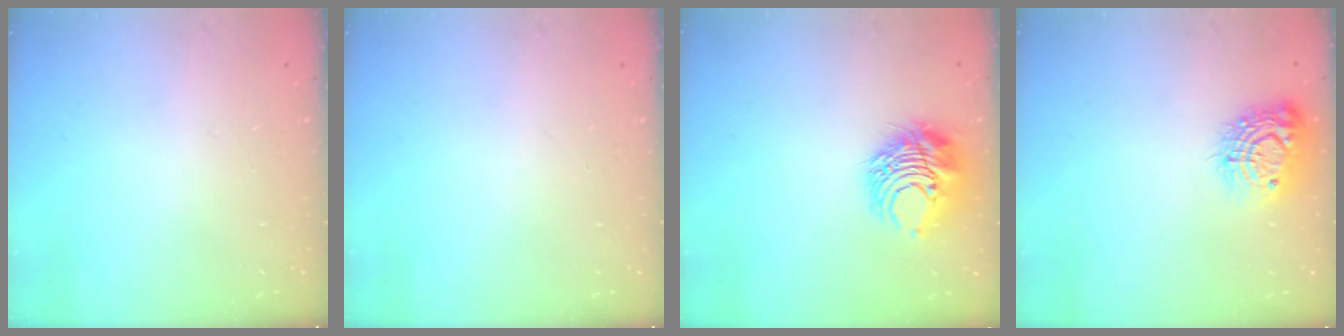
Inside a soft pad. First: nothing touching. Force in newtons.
{"total": 0.0}
{"total": 10.3, "press": 10.3, "slide": 0.6}
{"total": 13.1, "press": 13.1, "slide": 0.8}